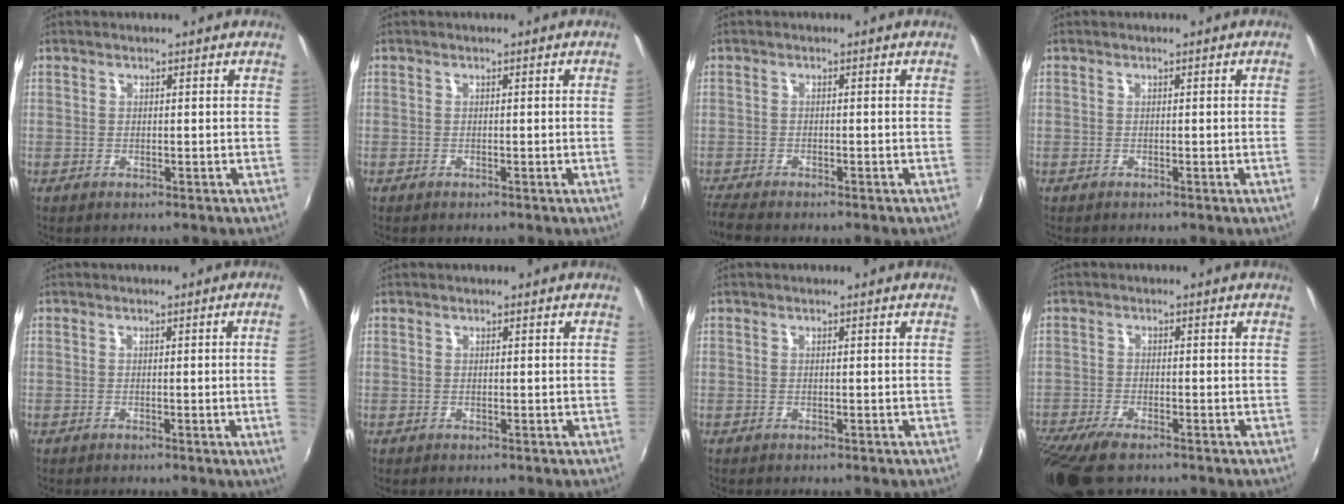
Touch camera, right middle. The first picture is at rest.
{"total": 1.3, "force": [0.1, -0.8, 1.0], "torque": [-0.008, -0.011, 0.002]}
{"total": 3.6, "force": [-3.3, 0.4, 1.4], "torque": [-0.040, -0.019, -0.064]}
{"total": 1.1, "force": [0.1, -0.6, 0.8], "torque": [-0.006, -0.008, 0.002]}
{"total": 3.4, "force": [0.0, -1.9, 2.8], "torque": [-0.047, -0.012, 0.006]}
{"total": 0.0}
{"total": 0.0}
{"total": 9.4, "force": [-7.2, 2.7, 5.4], "torque": [-0.137, -0.043, -0.136]}